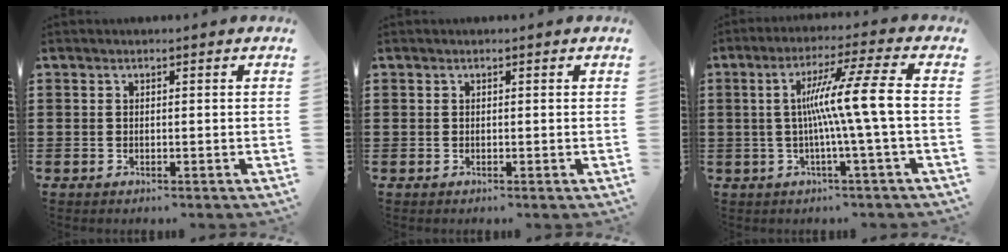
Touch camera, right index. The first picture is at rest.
{"total": 0.0}
{"total": 10.1, "force": [-0.3, -1.0, 10.0], "torque": [-0.181, -0.001, -0.016]}